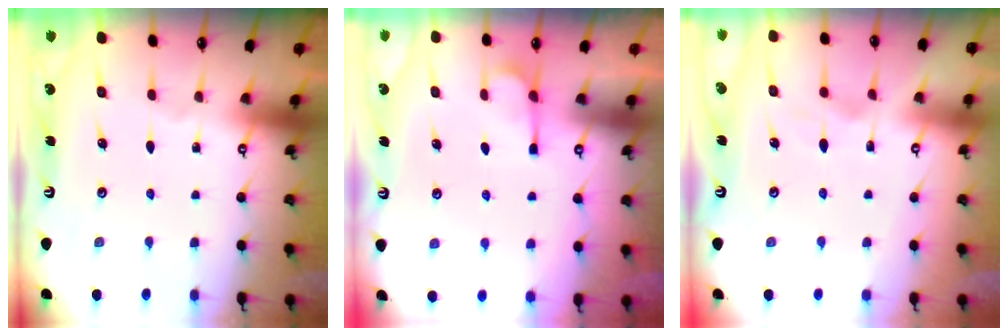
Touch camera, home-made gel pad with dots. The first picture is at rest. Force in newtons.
{"total": 6.8, "press": 6.7, "slide": 1.6}
{"total": 1.7, "press": 1.2, "slide": 1.2}